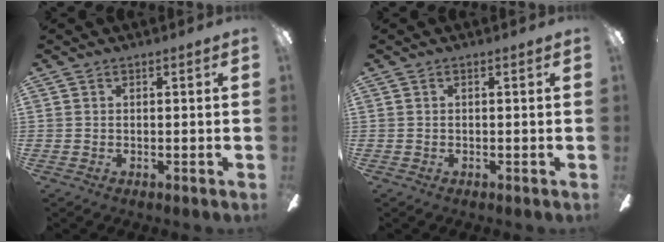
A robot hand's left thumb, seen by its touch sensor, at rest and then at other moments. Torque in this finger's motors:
{"motor_torque": [0.01, 0.01, -0.03, 0.03, 0.00]}